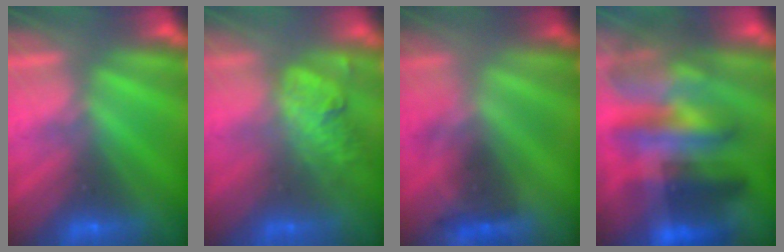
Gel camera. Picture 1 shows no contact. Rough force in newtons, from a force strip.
{"total": 2.3}
{"total": 2.3}
{"total": 6.1}